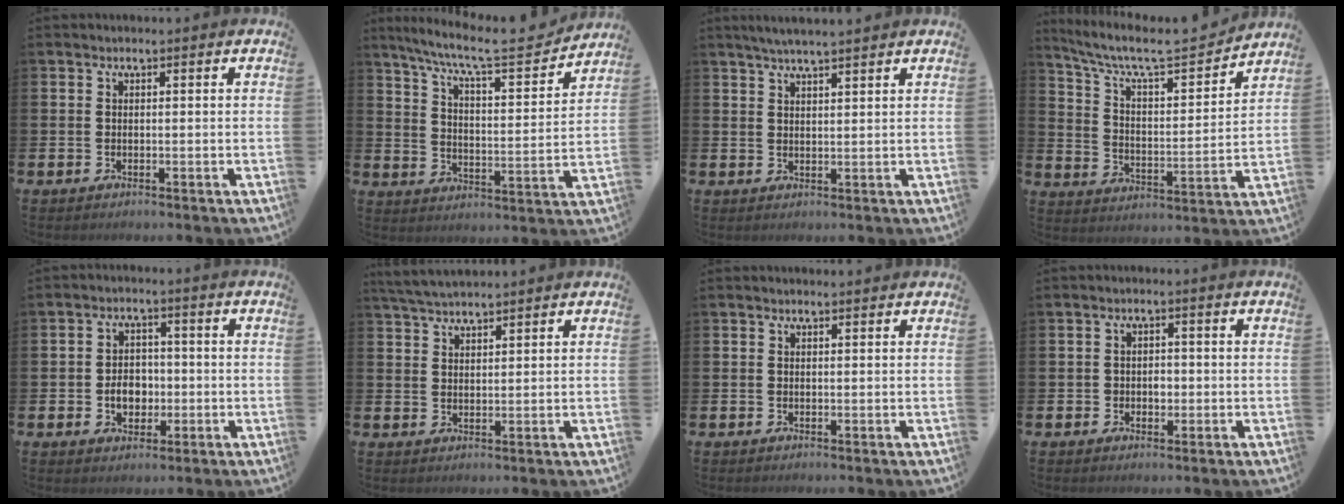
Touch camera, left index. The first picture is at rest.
{"total": 8.8, "force": [7.9, 0.9, 3.8], "torque": [-0.097, -0.057, 0.128]}
{"total": 3.6, "force": [3.3, 0.1, 1.4], "torque": [-0.027, -0.009, 0.059]}
{"total": 8.5, "force": [7.6, 1.9, 3.4], "torque": [-0.092, -0.056, 0.125]}
{"total": 4.4, "force": [-0.8, 3.3, 2.7], "torque": [-0.035, -0.001, -0.023]}
{"total": 4.1, "force": [4.0, 0.5, 1.0], "torque": [-0.023, -0.014, 0.073]}
{"total": 0.6, "force": [0.6, 0.0, 0.2], "torque": [0.011, -0.005, 0.008]}
{"total": 1.7, "force": [-0.2, 1.5, 0.9], "torque": [0.003, -0.003, -0.011]}